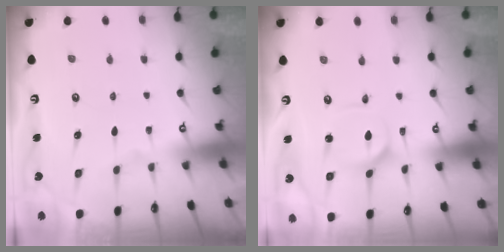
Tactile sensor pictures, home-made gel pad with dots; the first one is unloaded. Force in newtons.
{"total": 2.5, "press": 2.5, "slide": 0.2}